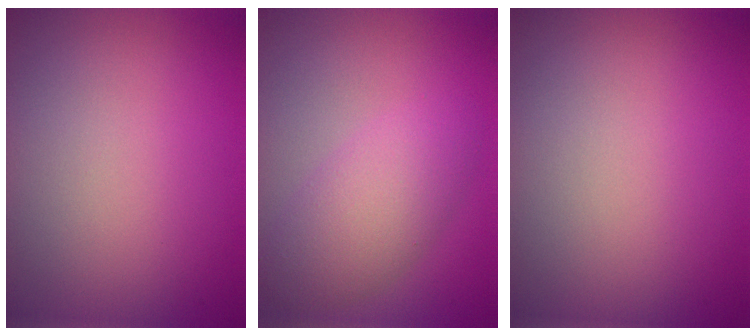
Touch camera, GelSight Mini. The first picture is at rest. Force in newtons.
{"total": 4.5, "press": 4.5, "slide": 0.0}
{"total": 0.0}